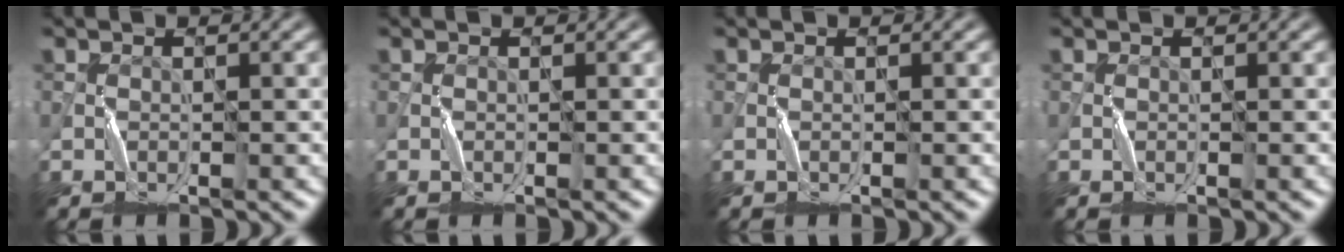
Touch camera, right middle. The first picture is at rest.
{"total": 0.0}
{"total": 0.0}
{"total": 0.0}